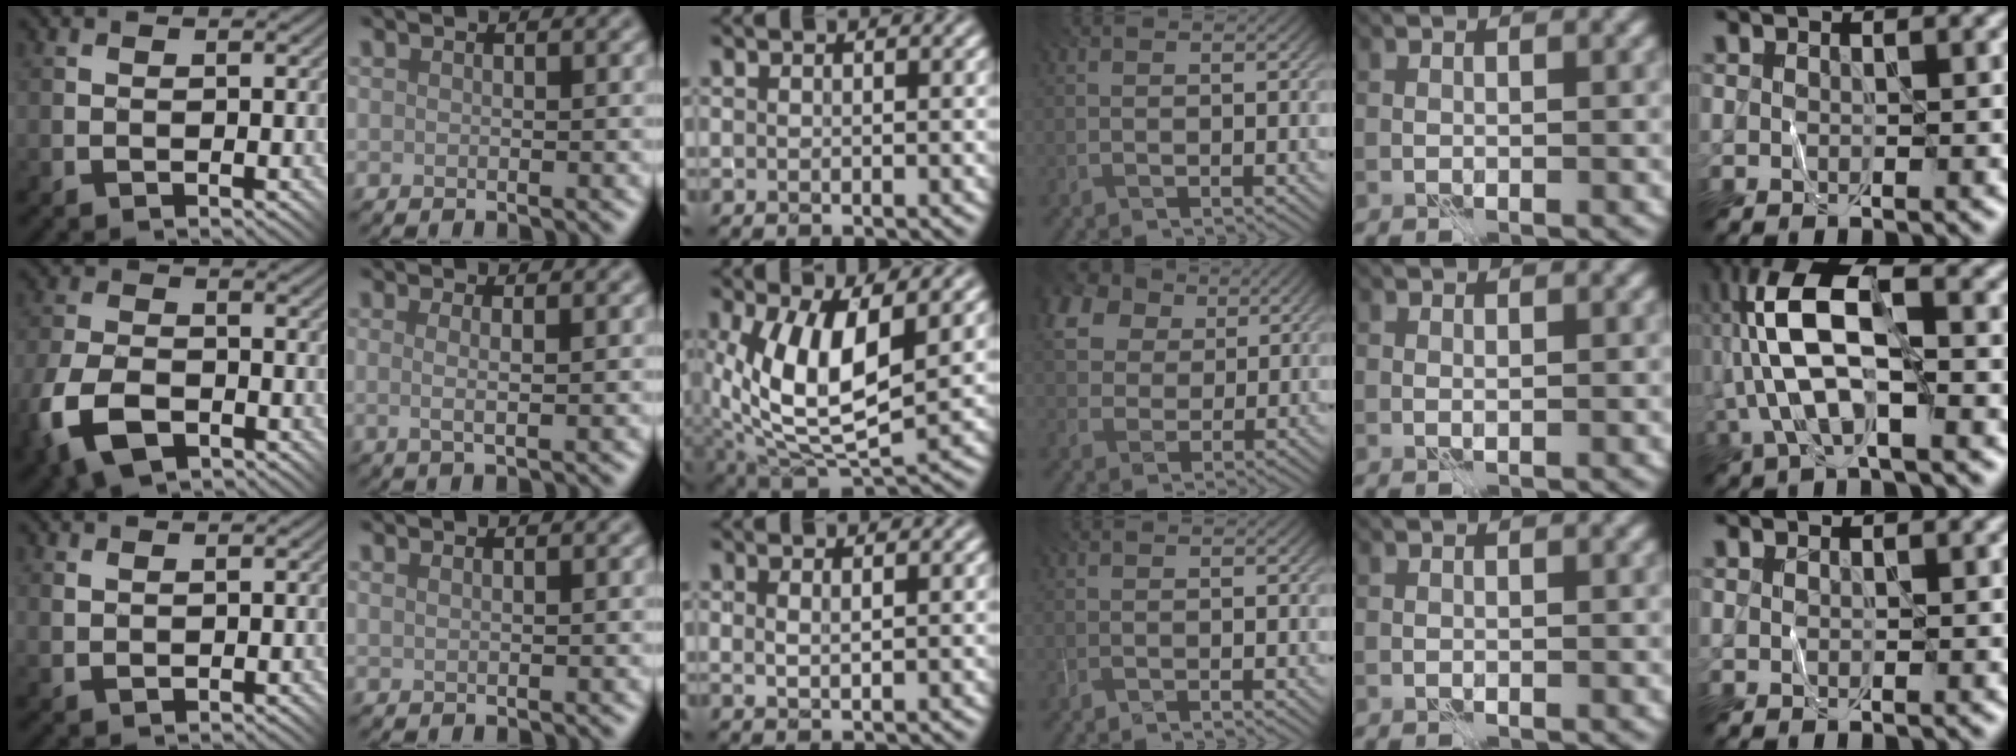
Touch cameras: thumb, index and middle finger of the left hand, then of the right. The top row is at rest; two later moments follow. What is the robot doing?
{"motion": "fold", "object": "shorts"}